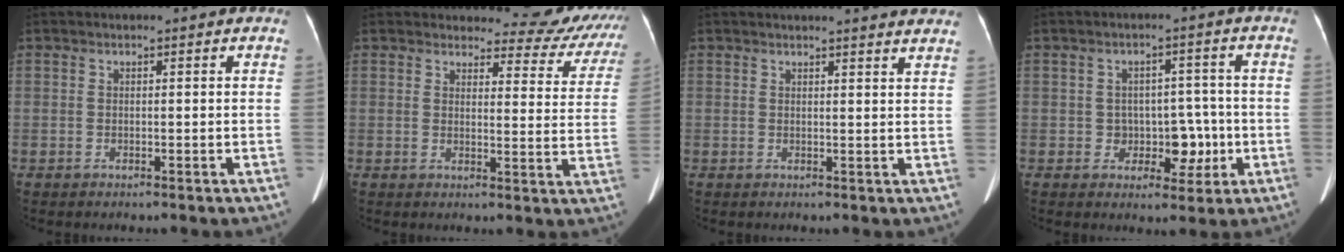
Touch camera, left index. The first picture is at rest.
{"total": 12.2, "force": [11.6, 3.4, 1.1], "torque": [0.023, -0.051, 0.105]}
{"total": 10.1, "force": [9.4, 0.8, 3.5], "torque": [-0.031, 0.002, 0.088]}
{"total": 5.3, "force": [-1.3, 4.1, 3.1], "torque": [-0.031, 0.020, -0.010]}